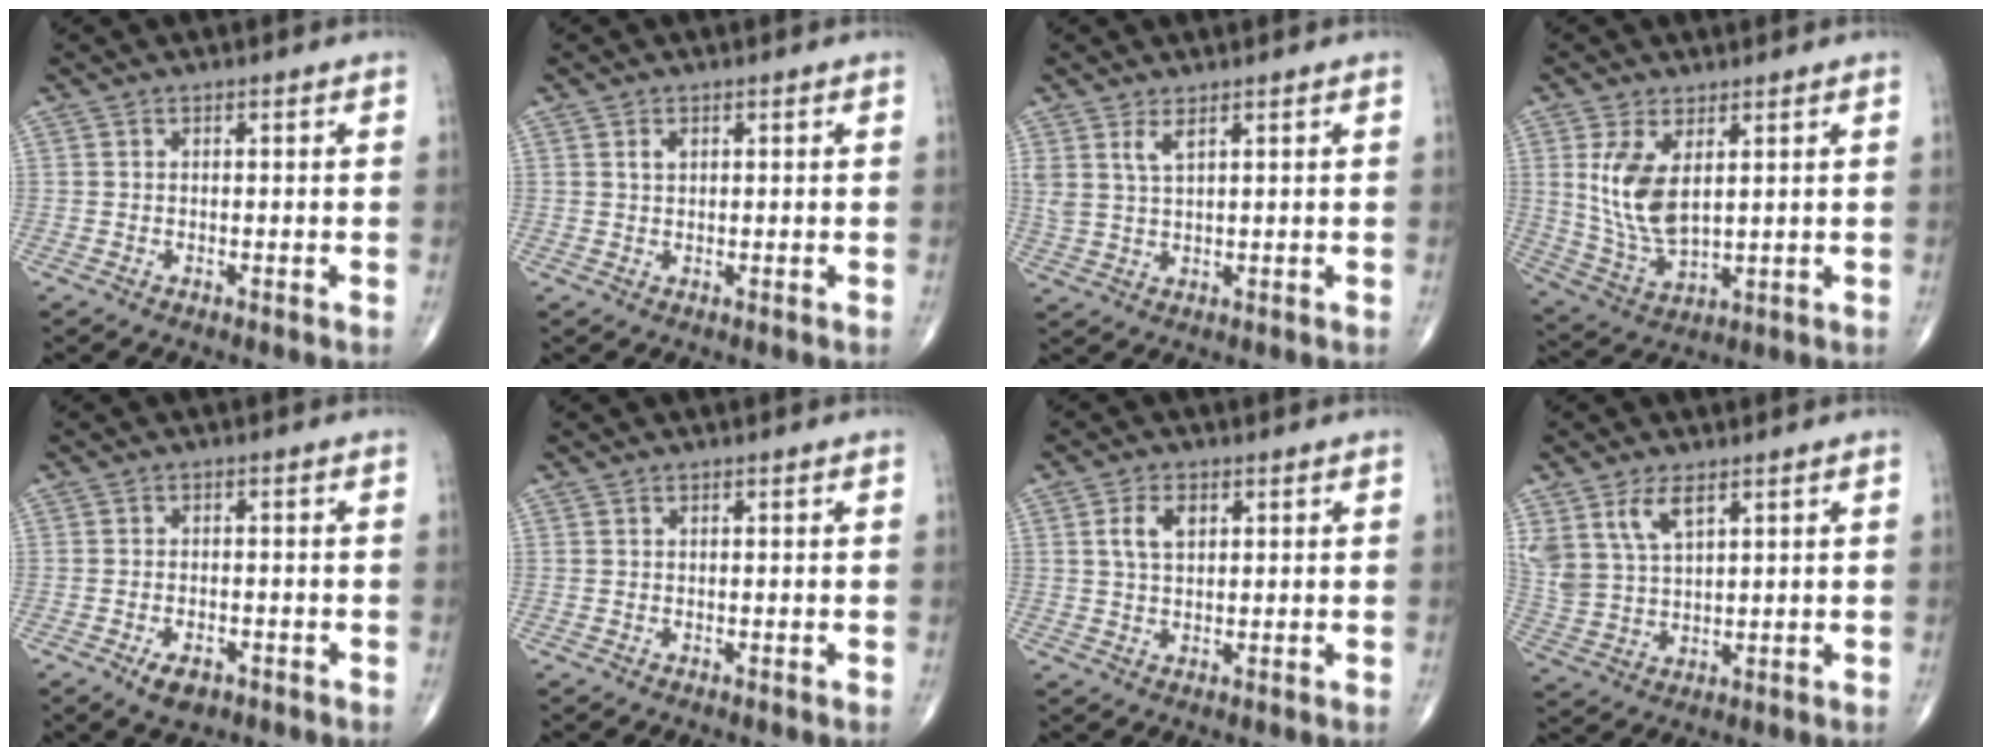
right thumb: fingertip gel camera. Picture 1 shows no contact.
{"total": 1.4, "force": [0.6, 0.8, 1.0], "torque": [-0.020, 0.002, 0.013]}
{"total": 3.5, "force": [2.1, 1.0, 2.5], "torque": [-0.054, -0.010, 0.050]}
{"total": 10.4, "force": [2.8, 5.2, 8.6], "torque": [-0.166, -0.018, 0.070]}
{"total": 4.0, "force": [-2.2, 2.1, 2.6], "torque": [-0.041, 0.003, -0.033]}
{"total": 0.0}
{"total": 4.5, "force": [1.5, 2.7, 3.4], "torque": [-0.063, 0.001, 0.028]}
{"total": 8.3, "force": [4.8, 4.1, 5.5], "torque": [-0.106, -0.014, 0.105]}